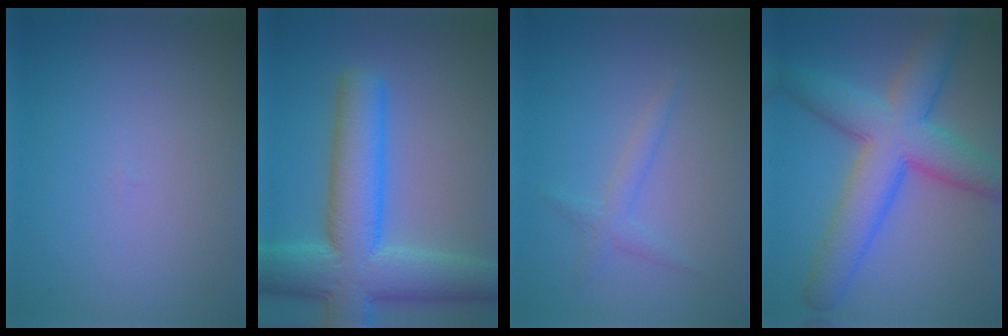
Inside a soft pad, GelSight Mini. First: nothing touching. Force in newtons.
{"total": 10.1, "press": 10.1, "slide": 0.6}
{"total": 1.5, "press": 1.5, "slide": 0.1}
{"total": 8.8, "press": 8.8, "slide": 0.2}